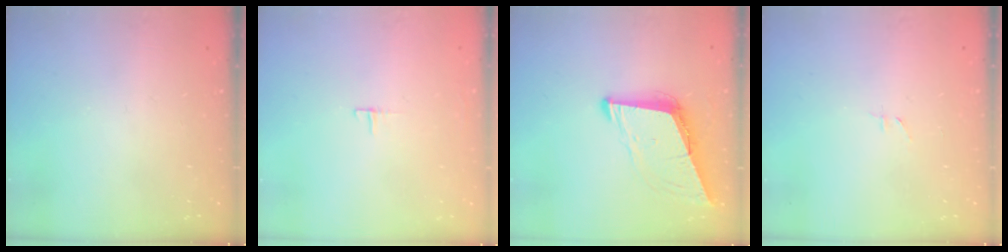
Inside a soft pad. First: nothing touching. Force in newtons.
{"total": 3.6, "press": 3.5, "slide": 0.3}
{"total": 8.8, "press": 8.1, "slide": 3.6}
{"total": 4.5, "press": 3.7, "slide": 2.5}